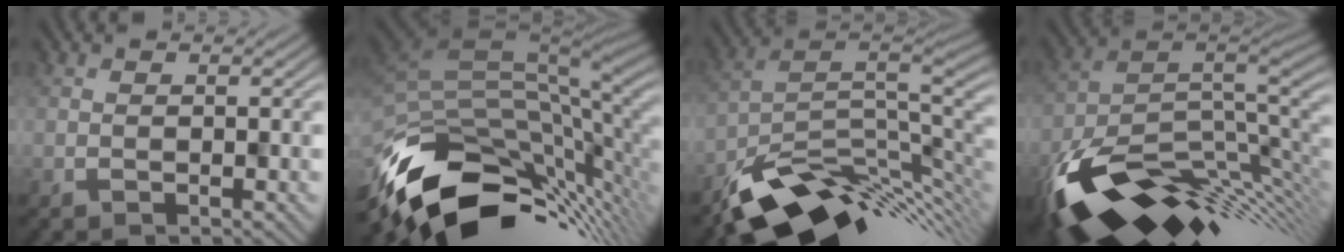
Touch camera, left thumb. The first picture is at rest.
{"total": 15.0, "force": [-4.9, 8.0, 11.7], "torque": [-0.228, -0.038, -0.074]}
{"total": 11.6, "force": [-6.8, 5.1, 7.9], "torque": [-0.134, -0.014, -0.110]}
{"total": 14.8, "force": [-4.2, 7.4, 12.1], "torque": [-0.233, -0.023, -0.068]}